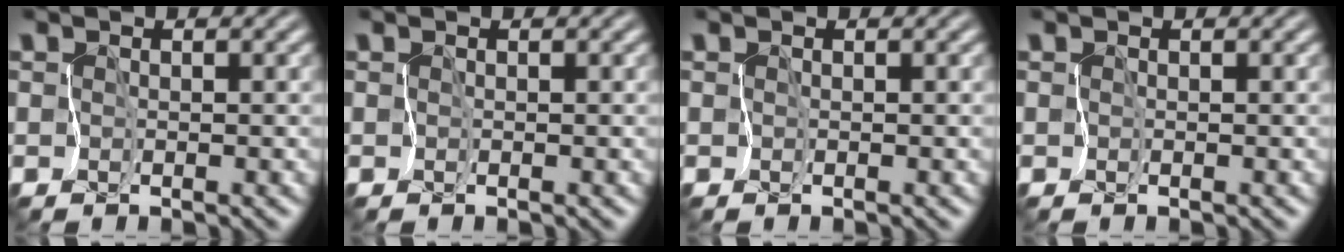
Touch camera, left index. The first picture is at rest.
{"total": 0.0}
{"total": 0.0}
{"total": 0.0}